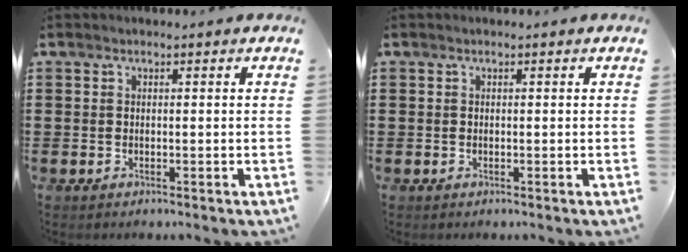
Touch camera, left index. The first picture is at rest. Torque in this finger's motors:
{"motor_torque": [-0.11, -0.08, -0.01, -0.01]}